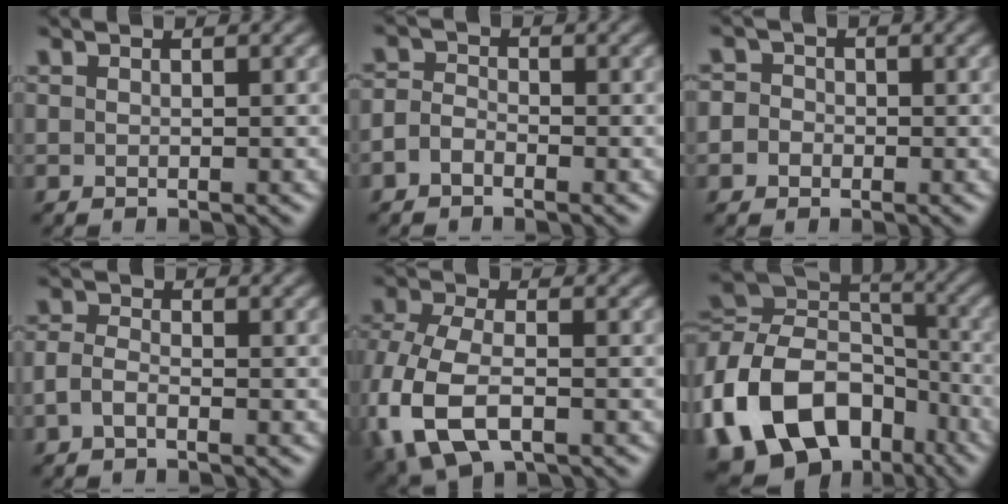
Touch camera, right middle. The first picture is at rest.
{"total": 1.7, "force": [-0.9, 1.1, 0.9], "torque": [-0.018, 0.003, -0.024]}
{"total": 3.1, "force": [-0.1, 2.8, 1.2], "torque": [0.008, 0.018, -0.036]}
{"total": 1.7, "force": [-0.9, 0.9, 1.2], "torque": [-0.027, 0.003, -0.023]}
{"total": 9.2, "force": [-3.0, 5.3, 7.0], "torque": [-0.175, -0.017, -0.062]}
{"total": 16.1, "force": [-6.1, 11.8, 9.0], "torque": [-0.217, 0.002, -0.118]}